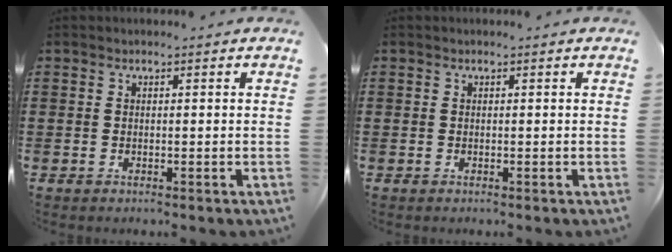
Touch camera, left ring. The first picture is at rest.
{"total": 0.0}